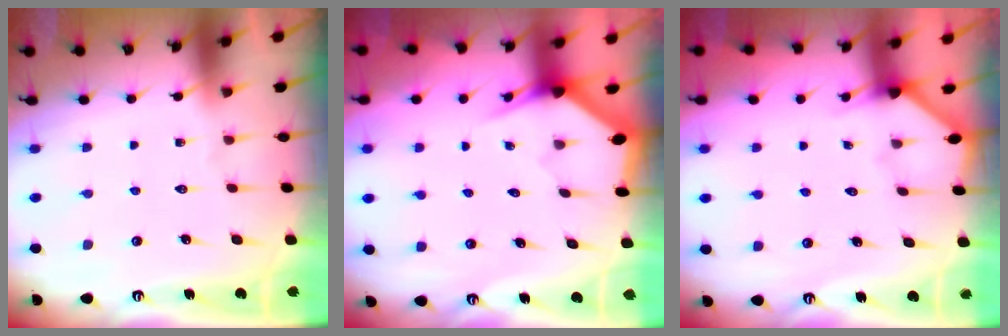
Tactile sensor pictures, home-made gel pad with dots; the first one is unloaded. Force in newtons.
{"total": 3.0, "press": 3.0, "slide": 0.0}
{"total": 2.6, "press": 2.6, "slide": 0.3}